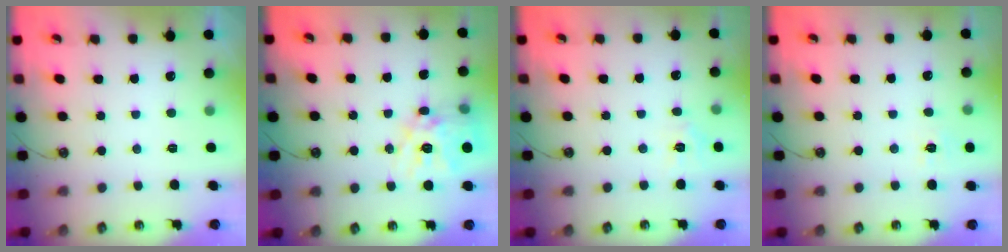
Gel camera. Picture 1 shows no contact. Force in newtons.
{"total": 15.8, "press": 15.7, "slide": 1.6}
{"total": 3.9, "press": 3.9, "slide": 0.2}
{"total": 6.2, "press": 6.2, "slide": 0.6}